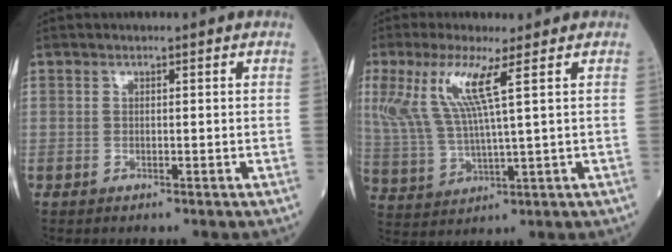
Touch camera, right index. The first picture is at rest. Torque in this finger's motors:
{"motor_torque": [1.43, 0.70, 0.72, 0.21]}